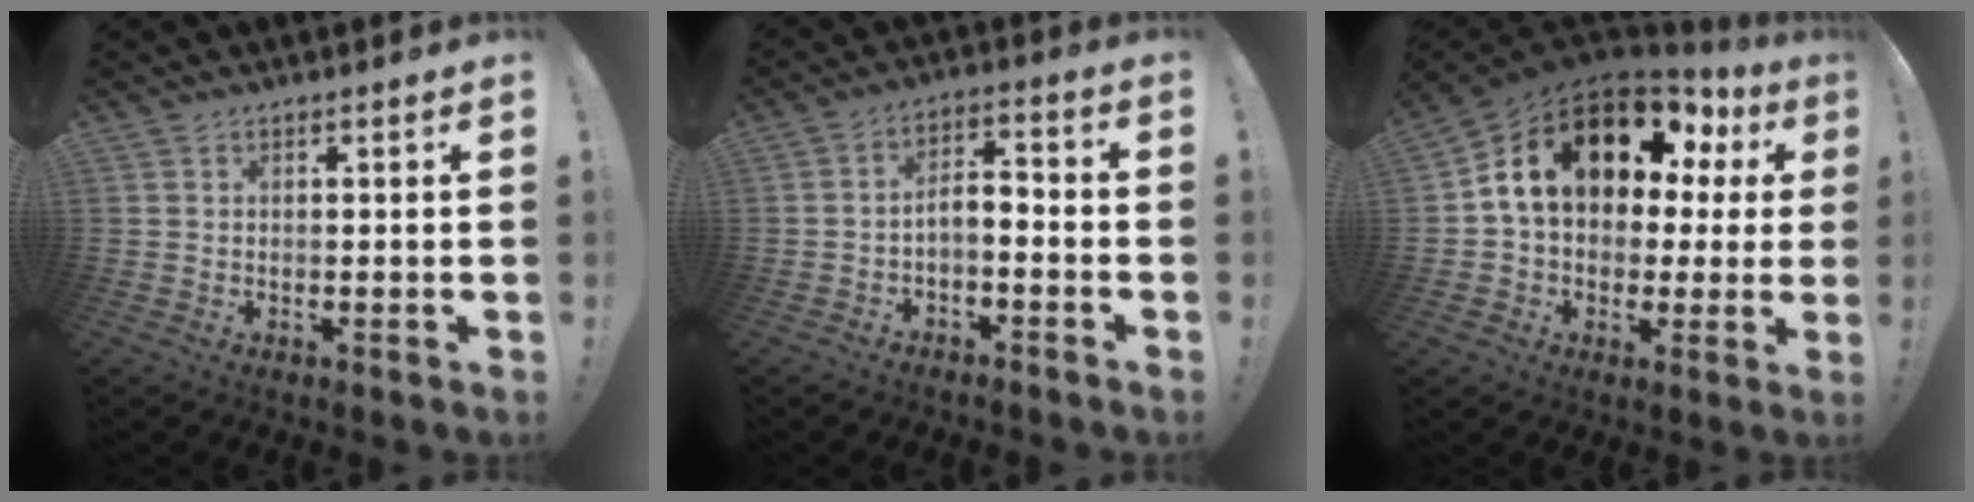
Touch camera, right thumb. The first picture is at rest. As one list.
[{"total": 4.7, "force": [-3.1, 2.0, 2.9], "torque": [-0.059, 0.008, -0.058]}, {"total": 17.3, "force": [7.5, 10.3, 11.7], "torque": [-0.186, -0.032, 0.135]}]